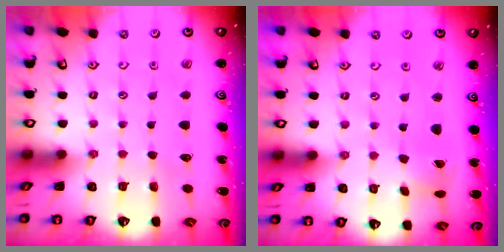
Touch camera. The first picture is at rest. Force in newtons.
{"total": 1.6, "press": 1.5, "slide": 0.3}